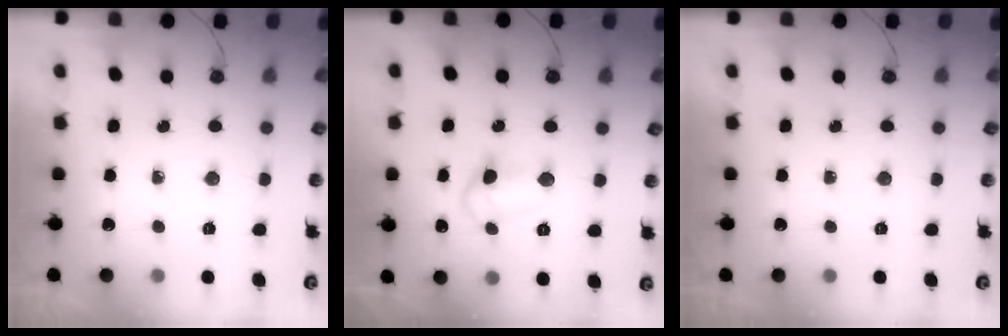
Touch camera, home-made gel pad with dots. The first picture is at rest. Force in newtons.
{"total": 8.1, "press": 8.0, "slide": 0.8}
{"total": 0.0}